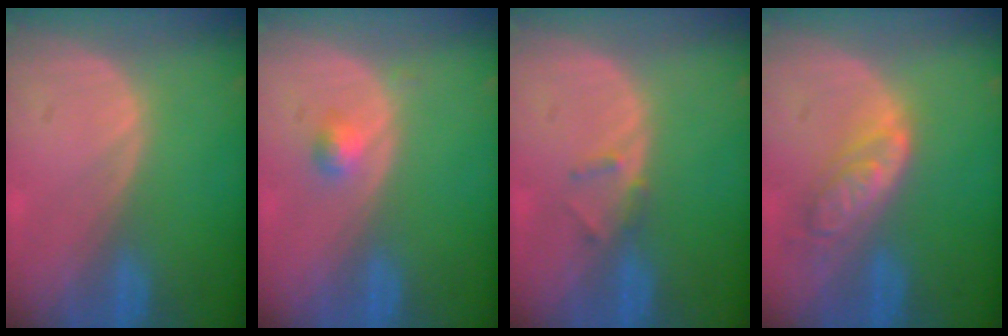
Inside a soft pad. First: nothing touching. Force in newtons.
{"total": 2.0, "press": 1.8, "slide": 0.8}
{"total": 1.8, "press": 1.5, "slide": 0.9}
{"total": 6.2, "press": 5.6, "slide": 2.8}